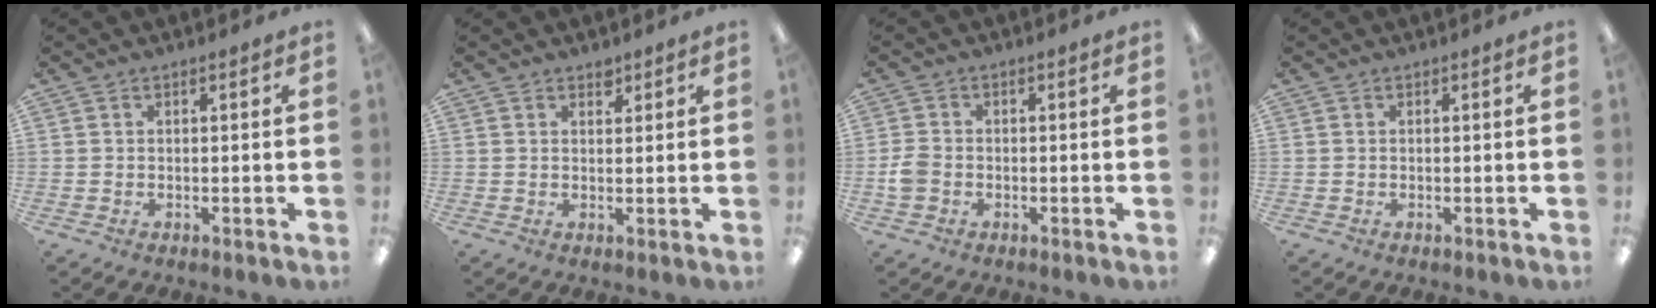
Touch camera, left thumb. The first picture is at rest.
{"total": 1.9, "force": [1.5, 1.0, 0.5], "torque": [0.005, -0.008, 0.026]}
{"total": 3.5, "force": [-1.1, 2.7, 2.0], "torque": [-0.031, 0.008, -0.018]}
{"total": 0.0}